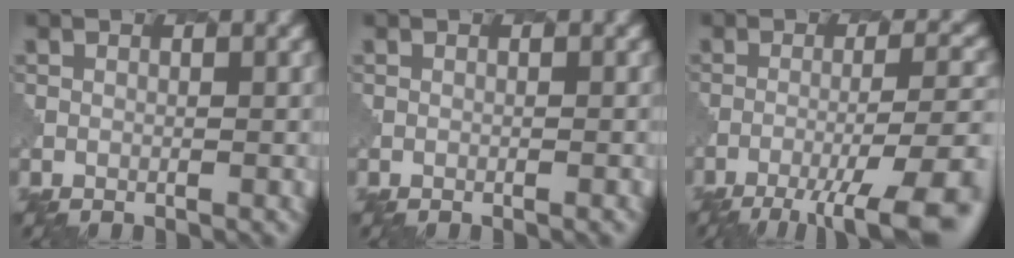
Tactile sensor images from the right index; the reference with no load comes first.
{"total": 0.6, "force": [-0.2, 0.3, 0.5], "torque": [0.003, 0.005, -0.004]}
{"total": 8.1, "force": [-5.3, 1.7, 5.9], "torque": [-0.098, 0.000, -0.085]}